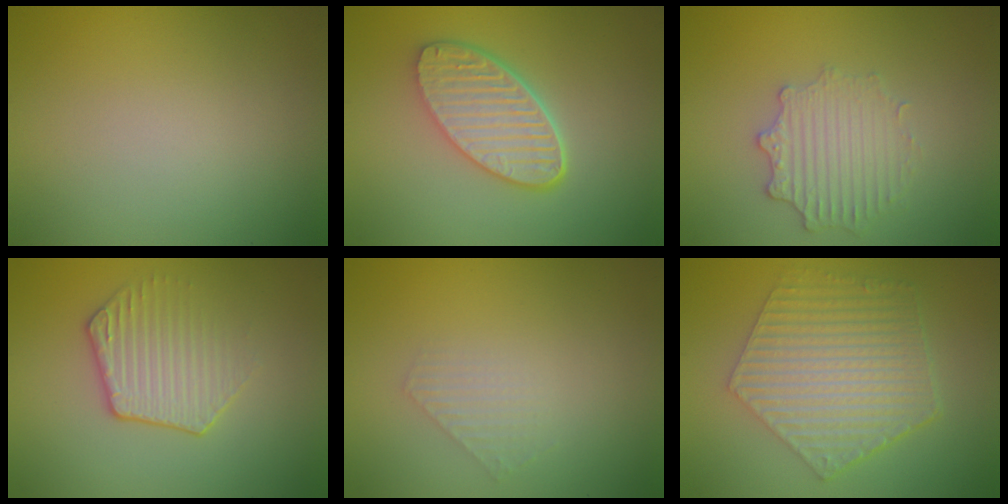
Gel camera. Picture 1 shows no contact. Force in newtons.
{"total": 5.7, "press": 4.4, "slide": 3.6}
{"total": 2.6, "press": 2.5, "slide": 0.9}
{"total": 2.7, "press": 2.2, "slide": 1.6}
{"total": 1.3, "press": 1.3, "slide": 0.2}
{"total": 6.7, "press": 4.9, "slide": 4.6}